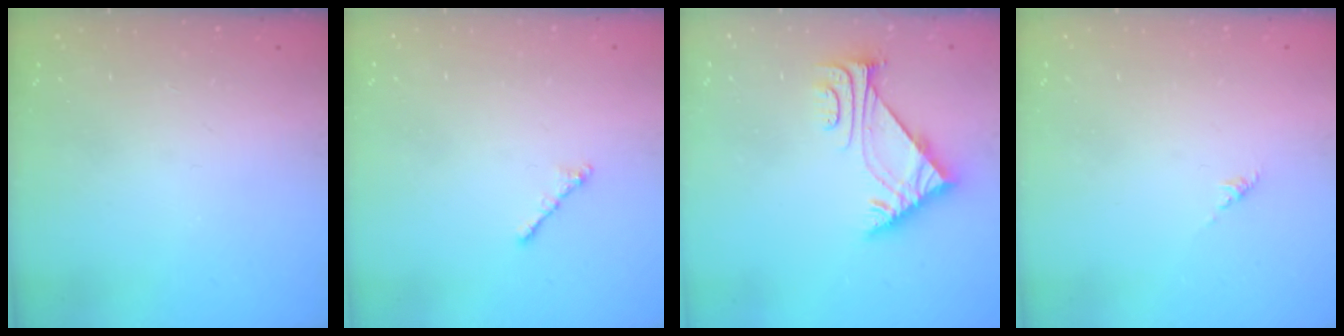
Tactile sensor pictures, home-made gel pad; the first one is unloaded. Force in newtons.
{"total": 1.8, "press": 1.7, "slide": 0.6}
{"total": 5.9, "press": 5.8, "slide": 1.2}
{"total": 0.6, "press": 0.4, "slide": 0.4}